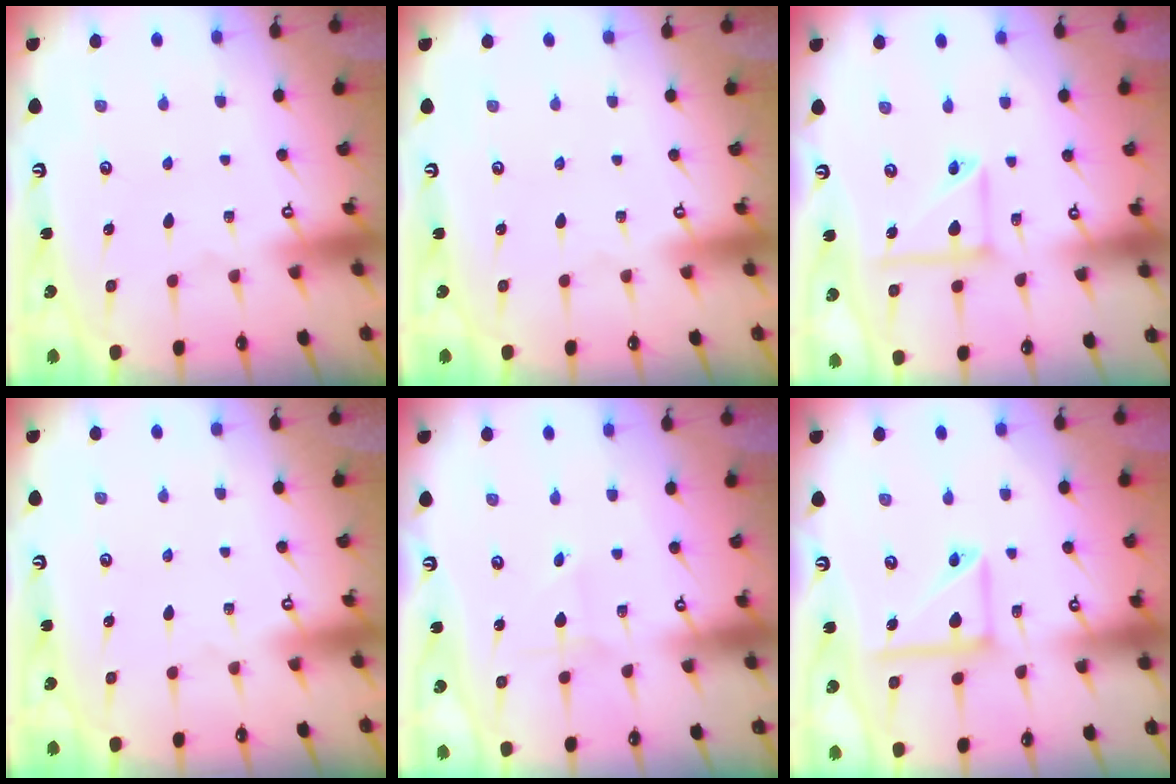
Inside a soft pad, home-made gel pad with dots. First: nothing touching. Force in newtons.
{"total": 0.0}
{"total": 9.5, "press": 9.5, "slide": 0.7}
{"total": 0.0}
{"total": 0.7, "press": 0.7, "slide": 0.0}
{"total": 12.5, "press": 12.5, "slide": 1.2}